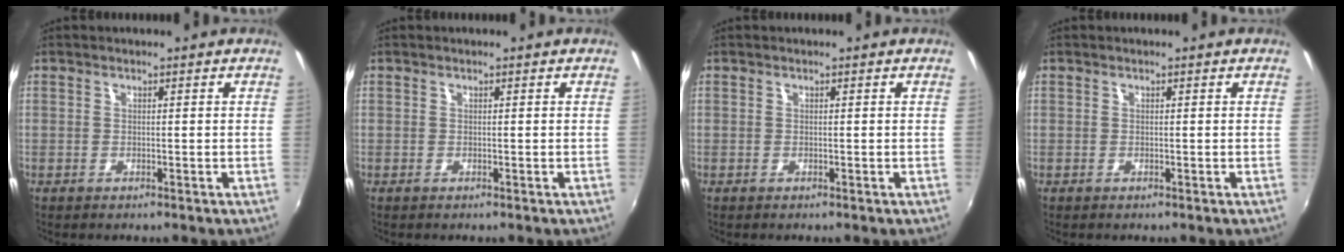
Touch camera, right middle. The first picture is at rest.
{"total": 0.0}
{"total": 0.0}
{"total": 0.0}